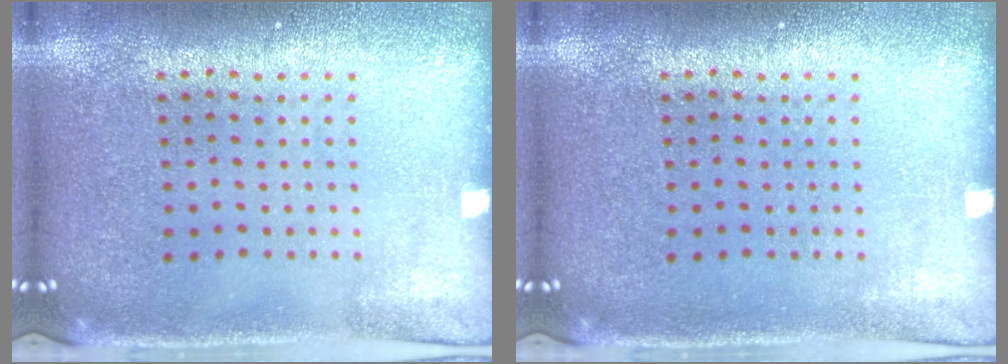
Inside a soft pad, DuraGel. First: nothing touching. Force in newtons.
{"total": 0.0}